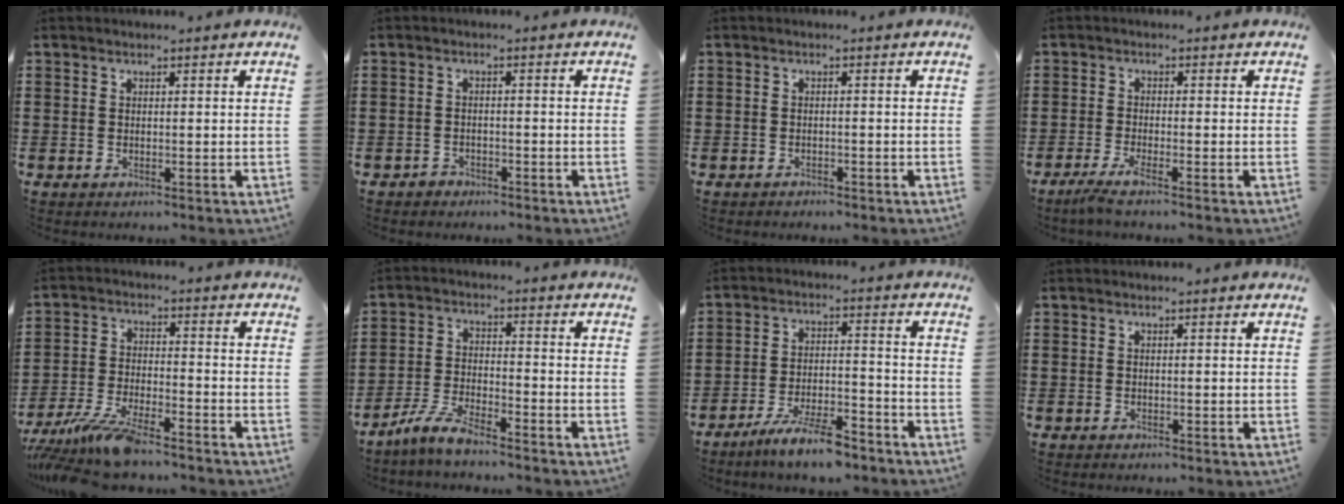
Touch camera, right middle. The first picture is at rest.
{"total": 1.6, "force": [-1.4, 0.8, 0.0], "torque": [-0.005, 0.004, -0.031]}
{"total": 1.2, "force": [-1.0, 0.5, -0.1], "torque": [-0.001, 0.004, -0.025]}
{"total": 2.5, "force": [-1.7, -0.2, 1.8], "torque": [-0.046, -0.009, -0.035]}
{"total": 8.1, "force": [-6.9, 0.8, 4.0], "torque": [-0.096, -0.008, -0.136]}
{"total": 5.5, "force": [-4.9, 0.5, 2.6], "torque": [-0.070, -0.007, -0.099]}
{"total": 7.7, "force": [-6.5, 1.0, 4.1], "torque": [-0.080, 0.004, -0.121]}
{"total": 0.0}